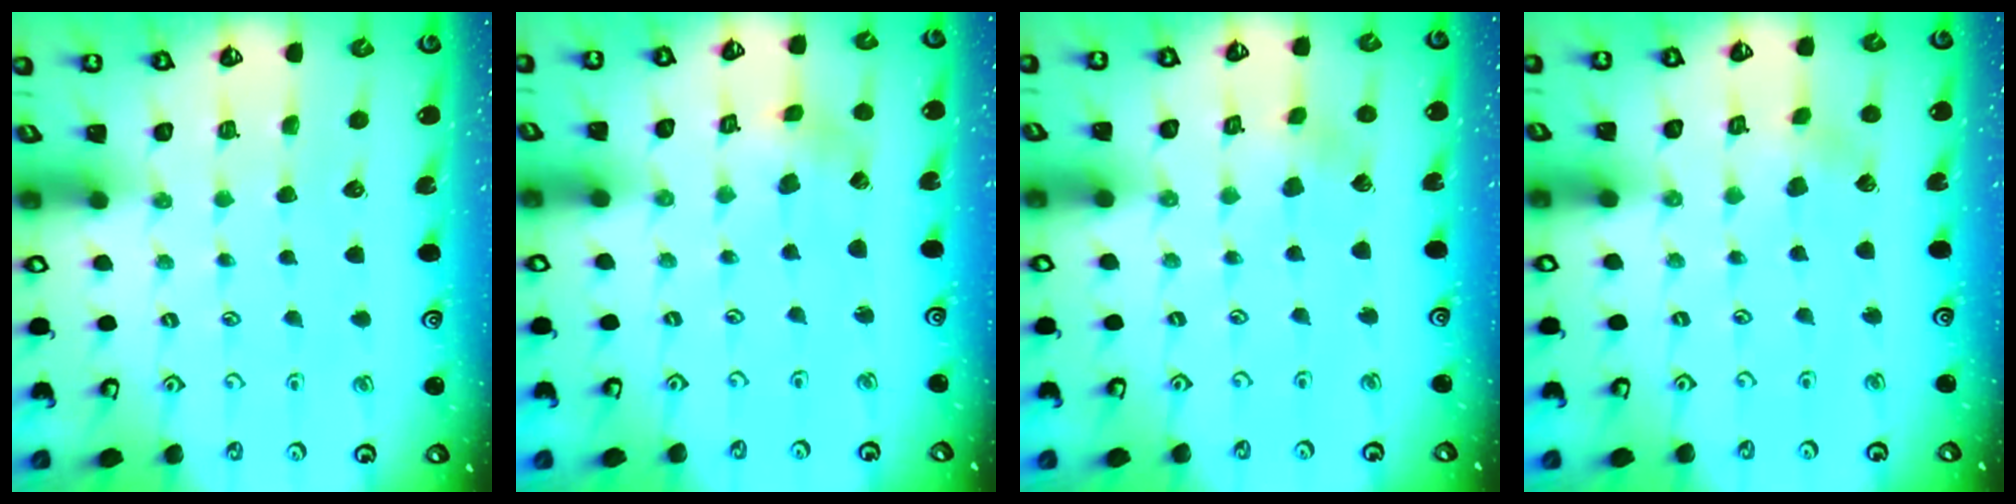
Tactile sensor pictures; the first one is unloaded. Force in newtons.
{"total": 2.7, "press": 2.6, "slide": 0.3}
{"total": 2.7, "press": 2.7, "slide": 0.3}
{"total": 2.9, "press": 2.8, "slide": 0.3}